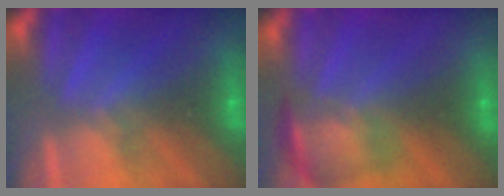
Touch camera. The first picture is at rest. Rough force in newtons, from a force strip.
{"total": 7.0}